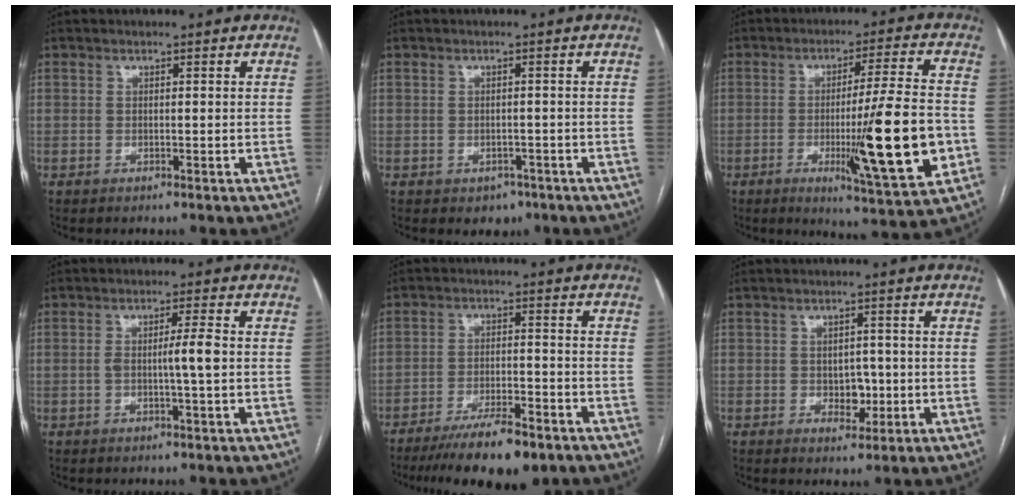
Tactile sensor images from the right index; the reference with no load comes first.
{"total": 2.7, "force": [-1.4, 2.0, 0.9], "torque": [-0.003, 0.006, -0.009]}
{"total": 16.8, "force": [-3.6, 0.4, 16.4], "torque": [-0.250, -0.024, -0.054]}
{"total": 3.9, "force": [-0.3, -0.3, 3.9], "torque": [-0.069, 0.002, -0.005]}
{"total": 11.6, "force": [-8.6, 2.6, 7.5], "torque": [-0.116, -0.017, -0.138]}
{"total": 3.5, "force": [-0.6, 2.4, 2.5], "torque": [-0.028, 0.003, -0.003]}